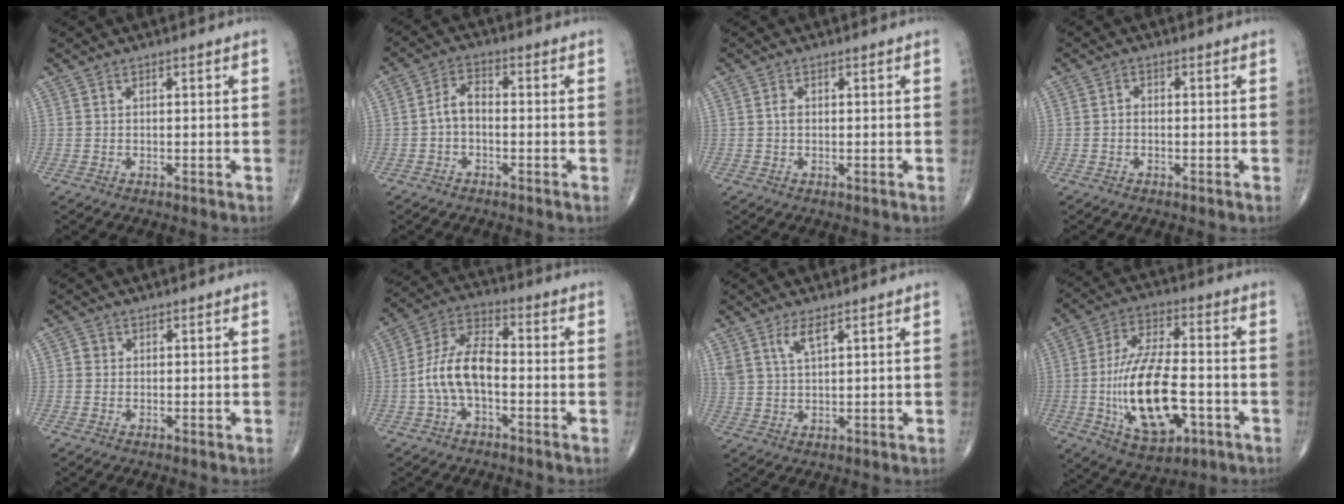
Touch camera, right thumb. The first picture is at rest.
{"total": 4.1, "force": [-1.0, 2.5, 3.2], "torque": [-0.053, 0.021, -0.028]}
{"total": 1.0, "force": [0.0, 0.7, 0.7], "torque": [-0.012, 0.001, -0.002]}
{"total": 1.1, "force": [-0.4, 0.8, 0.7], "torque": [-0.006, 0.004, -0.010]}
{"total": 1.1, "force": [0.1, 1.1, 0.3], "torque": [0.001, 0.002, -0.002]}
{"total": 10.2, "force": [-2.2, 5.2, 8.5], "torque": [-0.165, 0.041, -0.050]}
{"total": 3.9, "force": [2.4, 1.1, 2.9], "torque": [-0.063, -0.010, 0.052]}
{"total": 19.2, "force": [-4.3, 9.0, 16.5], "torque": [-0.294, 0.017, -0.064]}